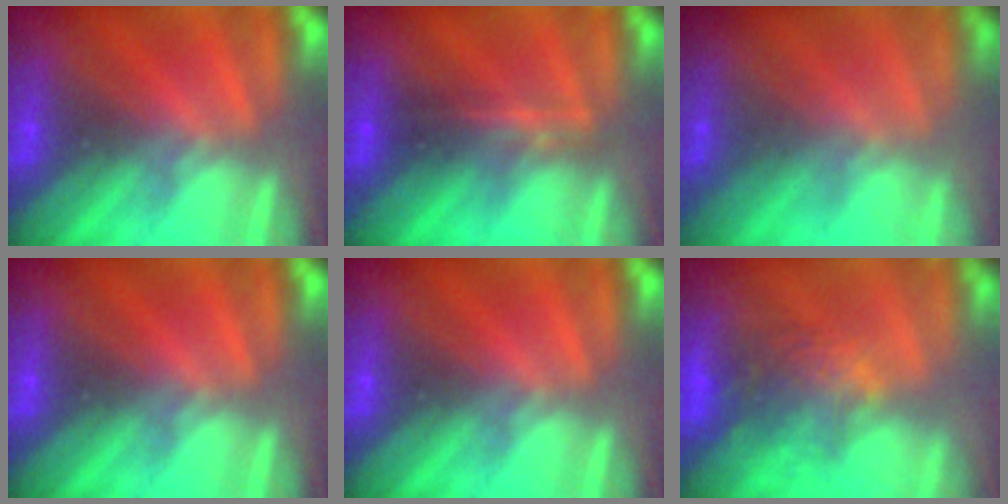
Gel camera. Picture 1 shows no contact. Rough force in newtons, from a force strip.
{"total": 2.3}
{"total": 1.4}
{"total": 0.0}
{"total": 0.0}
{"total": 7.1}